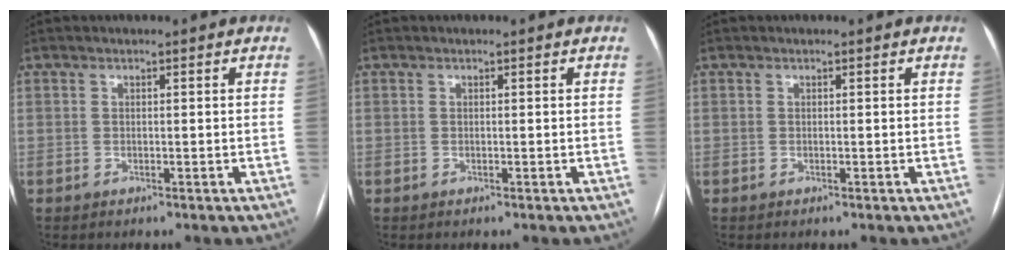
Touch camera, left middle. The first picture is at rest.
{"total": 0.0}
{"total": 0.0}